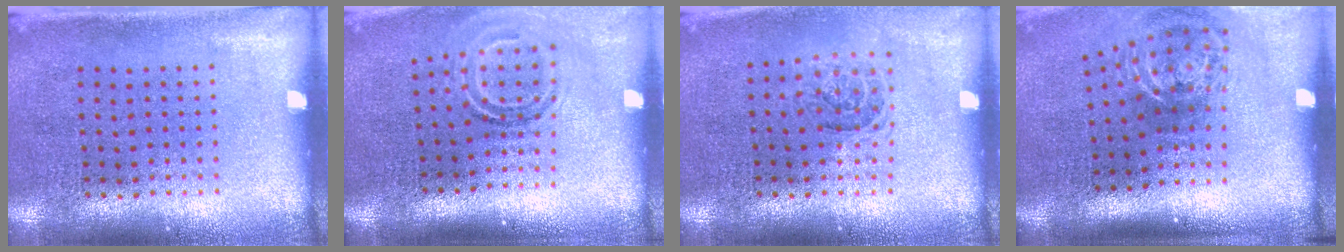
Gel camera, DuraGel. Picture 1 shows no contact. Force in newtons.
{"total": 1.8, "press": 1.1, "slide": 1.4}
{"total": 1.1, "press": 1.1, "slide": 0.4}
{"total": 2.0, "press": 1.3, "slide": 1.6}